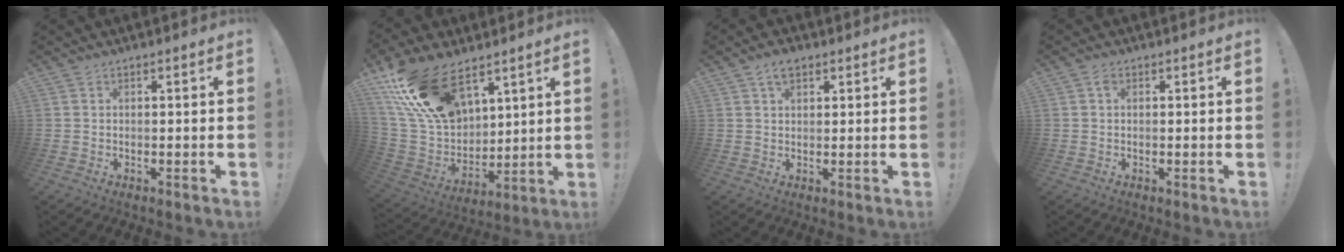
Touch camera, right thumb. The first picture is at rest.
{"total": 22.0, "force": [13.8, 11.7, 12.5], "torque": [-0.255, -0.084, 0.258]}
{"total": 4.3, "force": [2.3, 2.4, 2.7], "torque": [-0.041, -0.003, 0.041]}
{"total": 1.1, "force": [0.6, 0.7, 0.7], "torque": [-0.008, -0.001, 0.009]}